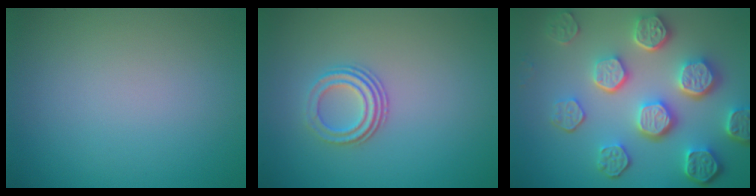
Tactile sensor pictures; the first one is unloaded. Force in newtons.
{"total": 2.8, "press": 2.1, "slide": 1.9}
{"total": 8.1, "press": 6.1, "slide": 5.3}